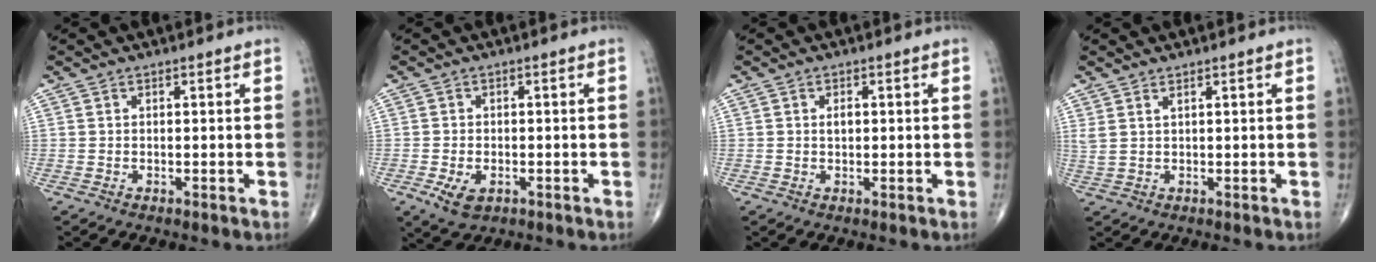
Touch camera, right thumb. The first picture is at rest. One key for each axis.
{"total": 4.6, "fx": -1.7, "fy": 2.8, "fz": 3.2, "tx": -0.056, "ty": -0.002, "tz": -0.023}
{"total": 1.5, "fx": 0.2, "fy": 0.9, "fz": 1.2, "tx": -0.017, "ty": 0.001, "tz": 0.002}
{"total": 2.4, "fx": 1.3, "fy": 0.7, "fz": 1.9, "tx": -0.053, "ty": 0.002, "tz": 0.035}